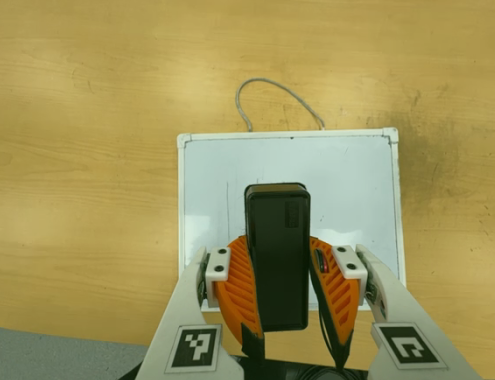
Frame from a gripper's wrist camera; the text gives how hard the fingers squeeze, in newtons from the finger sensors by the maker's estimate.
{"total": 7.0, "left": 6.1, "right": 7.8}